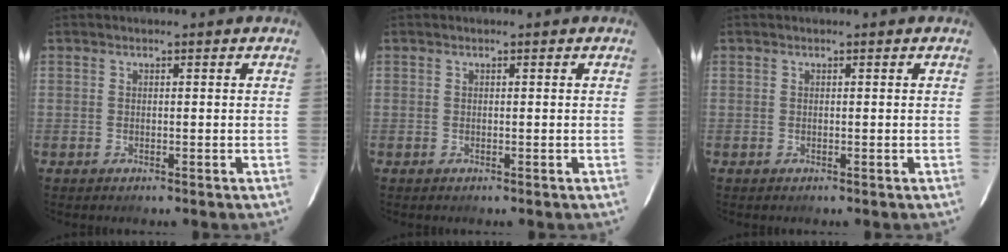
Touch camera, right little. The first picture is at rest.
{"total": 0.0}
{"total": 0.0}